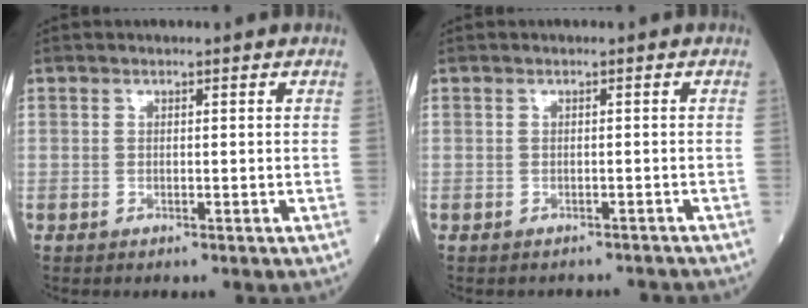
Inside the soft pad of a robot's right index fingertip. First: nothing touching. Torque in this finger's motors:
{"motor_torque": [-0.02, -0.01, -0.11, -0.02]}